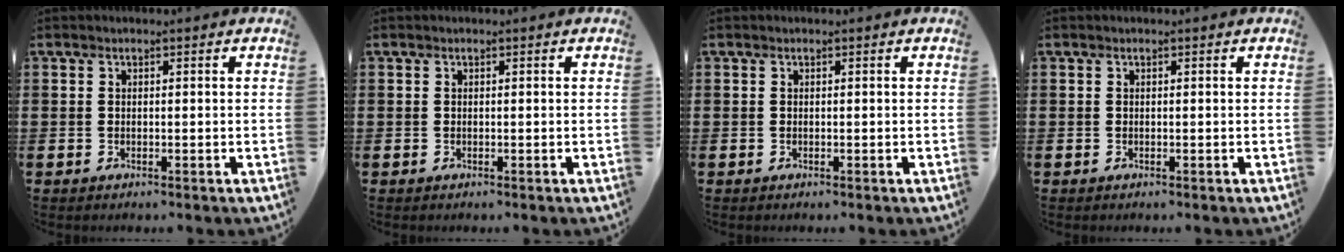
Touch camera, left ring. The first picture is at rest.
{"total": 0.0}
{"total": 0.0}
{"total": 0.0}